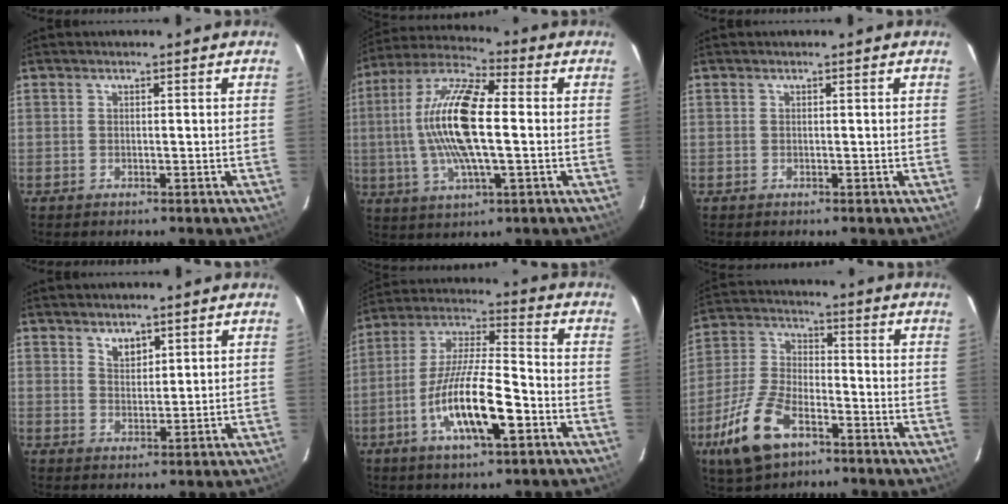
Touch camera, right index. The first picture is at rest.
{"total": 16.7, "force": [0.2, 4.8, 16.0], "torque": [-0.319, 0.010, -0.006]}
{"total": 0.0}
{"total": 3.1, "force": [2.1, 1.7, 1.4], "torque": [-0.020, 0.001, 0.038]}
{"total": 15.4, "force": [-6.0, 3.6, 13.7], "torque": [-0.271, -0.009, -0.113]}
{"total": 14.1, "force": [-7.8, 6.8, 9.6], "torque": [-0.221, -0.009, -0.151]}